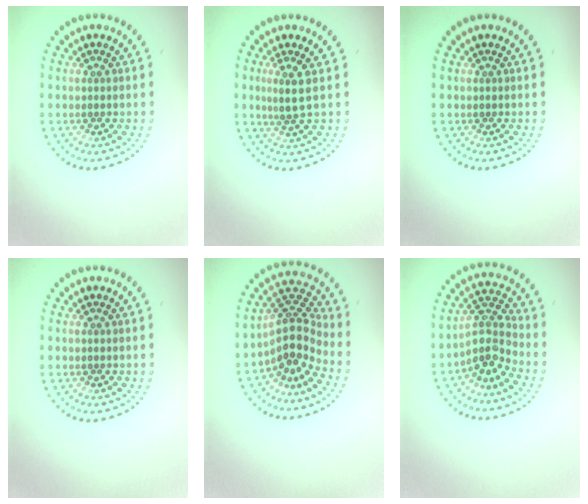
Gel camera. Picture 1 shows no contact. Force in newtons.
{"total": 2.2, "press": 1.7, "slide": 1.4}
{"total": 0.0}
{"total": 0.0}
{"total": 4.3, "press": 3.1, "slide": 3.0}
{"total": 3.8, "press": 2.7, "slide": 2.6}